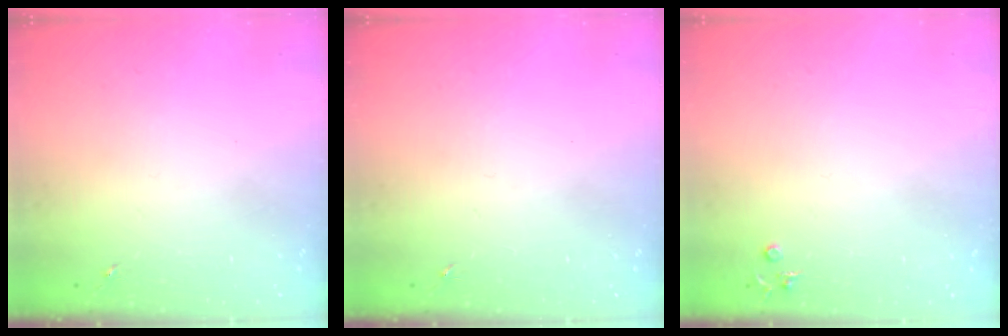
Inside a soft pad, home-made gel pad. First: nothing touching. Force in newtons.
{"total": 0.0}
{"total": 3.9, "press": 3.8, "slide": 0.6}